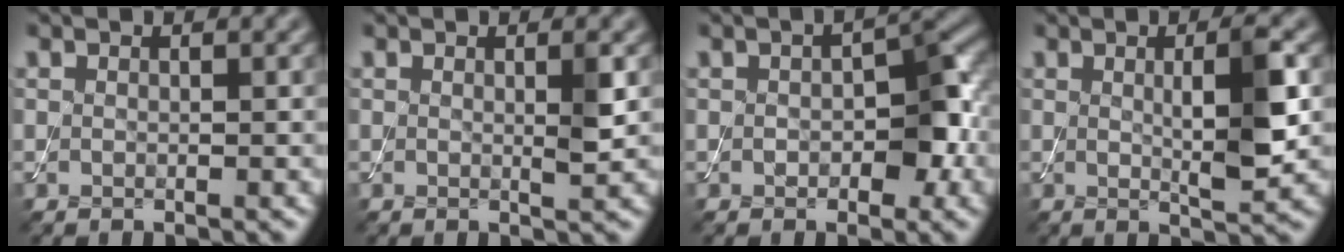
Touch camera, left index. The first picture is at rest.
{"total": 1.5, "force": [0.3, 0.1, 1.4], "torque": [-0.022, -0.004, 0.000]}
{"total": 4.4, "force": [-0.5, 2.4, 3.6], "torque": [-0.044, 0.003, -0.010]}
{"total": 4.7, "force": [0.5, 0.7, 4.6], "torque": [-0.073, -0.002, 0.009]}